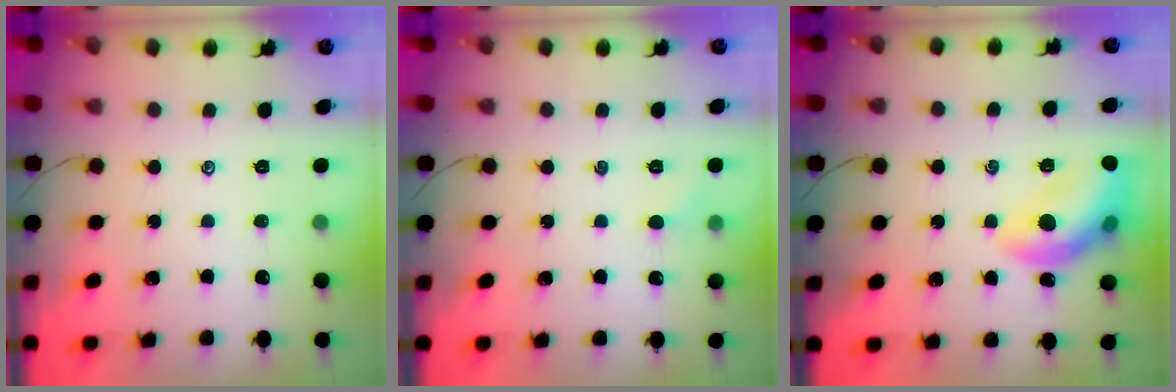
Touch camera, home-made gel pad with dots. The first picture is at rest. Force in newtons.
{"total": 3.6, "press": 3.4, "slide": 1.1}
{"total": 14.3, "press": 14.3, "slide": 1.1}